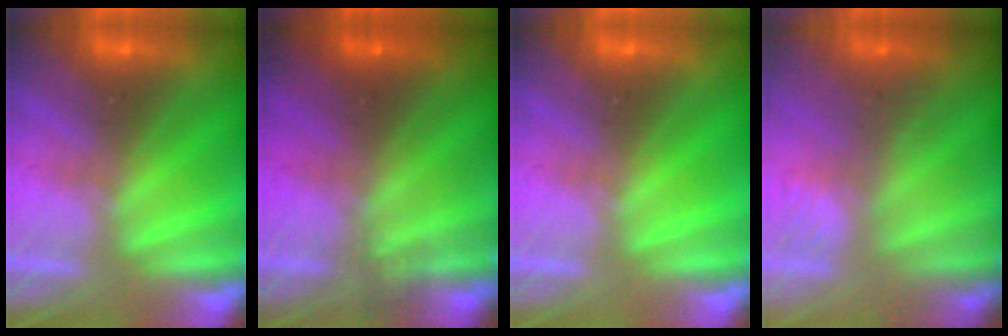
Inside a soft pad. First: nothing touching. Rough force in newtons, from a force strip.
{"total": 1.2}
{"total": 0.0}
{"total": 2.4}